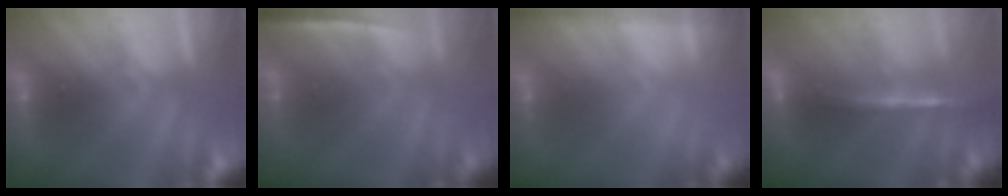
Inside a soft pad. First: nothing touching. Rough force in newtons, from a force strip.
{"total": 1.4}
{"total": 1.7}
{"total": 2.0}